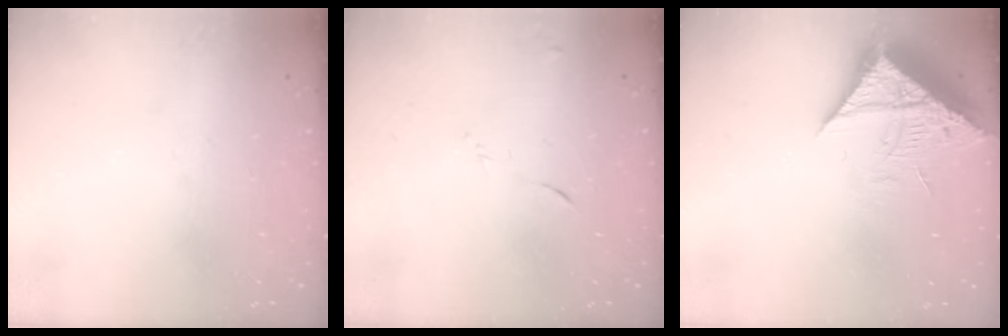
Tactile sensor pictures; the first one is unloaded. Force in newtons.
{"total": 5.2, "press": 5.1, "slide": 0.6}
{"total": 11.8, "press": 11.7, "slide": 1.2}